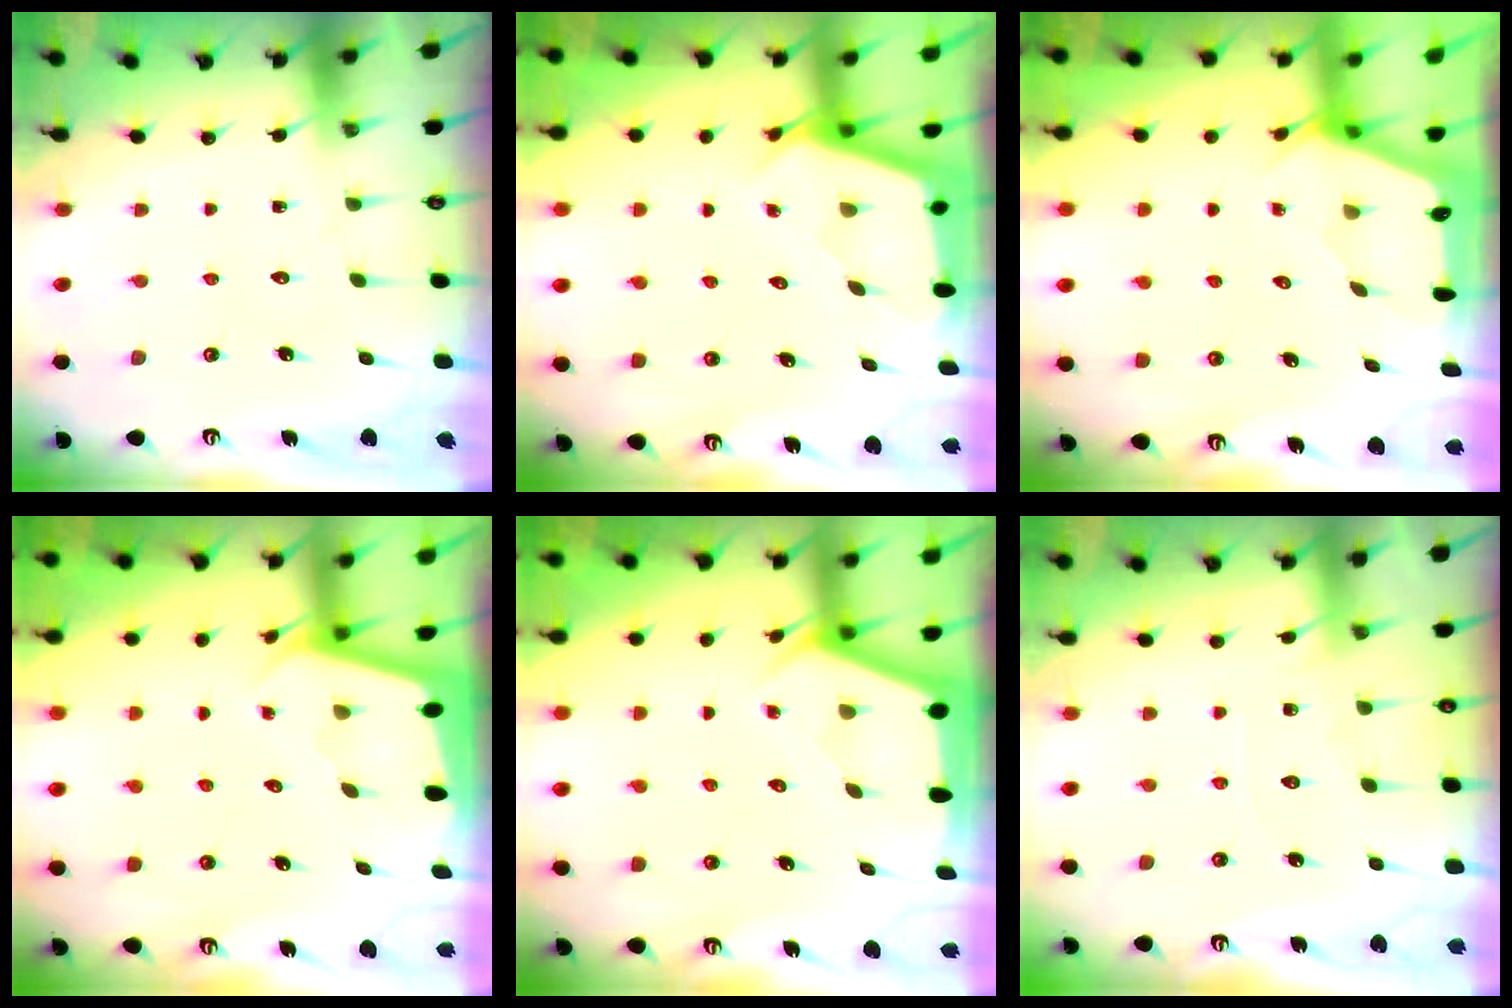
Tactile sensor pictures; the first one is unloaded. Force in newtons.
{"total": 2.5, "press": 2.5, "slide": 0.1}
{"total": 2.1, "press": 2.1, "slide": 0.3}
{"total": 1.9, "press": 1.9, "slide": 0.1}
{"total": 2.2, "press": 2.2, "slide": 0.3}
{"total": 5.8, "press": 5.8, "slide": 0.6}